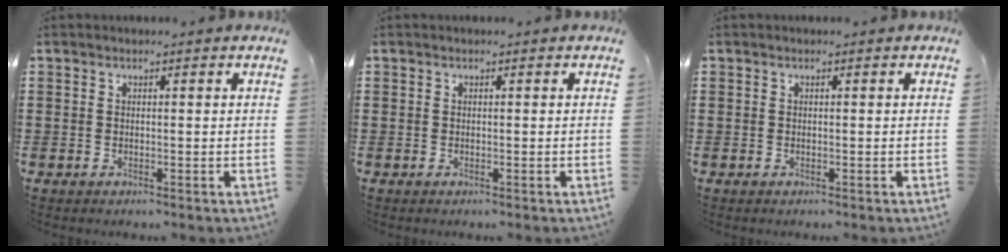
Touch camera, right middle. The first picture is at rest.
{"total": 0.0}
{"total": 0.0}